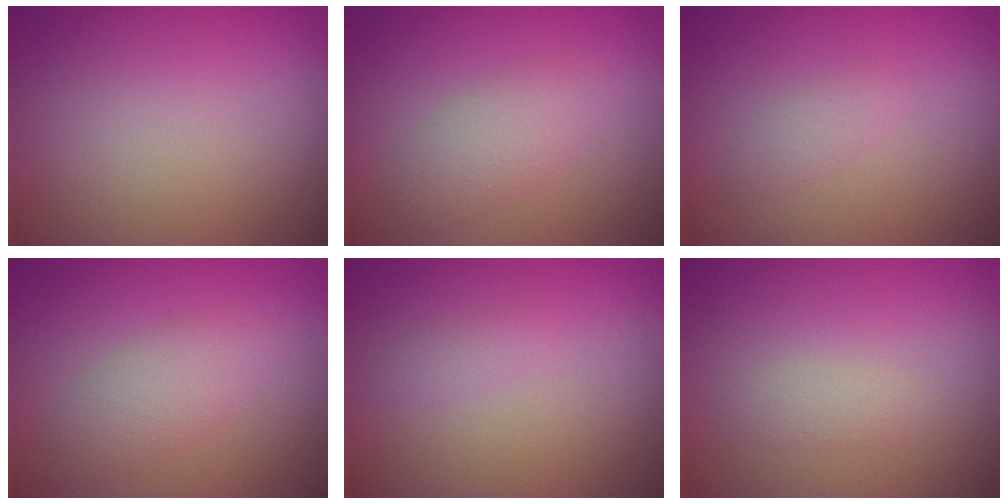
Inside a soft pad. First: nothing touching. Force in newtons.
{"total": 2.8, "press": 2.8, "slide": 0.0}
{"total": 1.0, "press": 1.0, "slide": 0.0}
{"total": 2.8, "press": 2.8, "slide": 0.0}
{"total": 0.8, "press": 0.7, "slide": 0.1}
{"total": 1.1, "press": 1.1, "slide": 0.1}